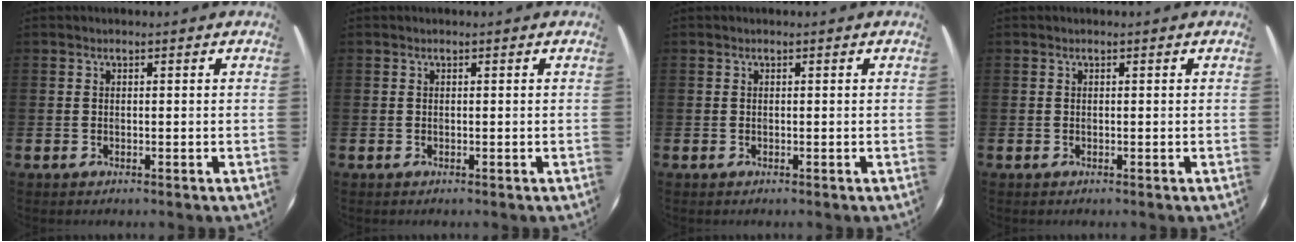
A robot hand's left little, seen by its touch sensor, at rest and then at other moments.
{"total": 0.0}
{"total": 0.0}
{"total": 0.0}